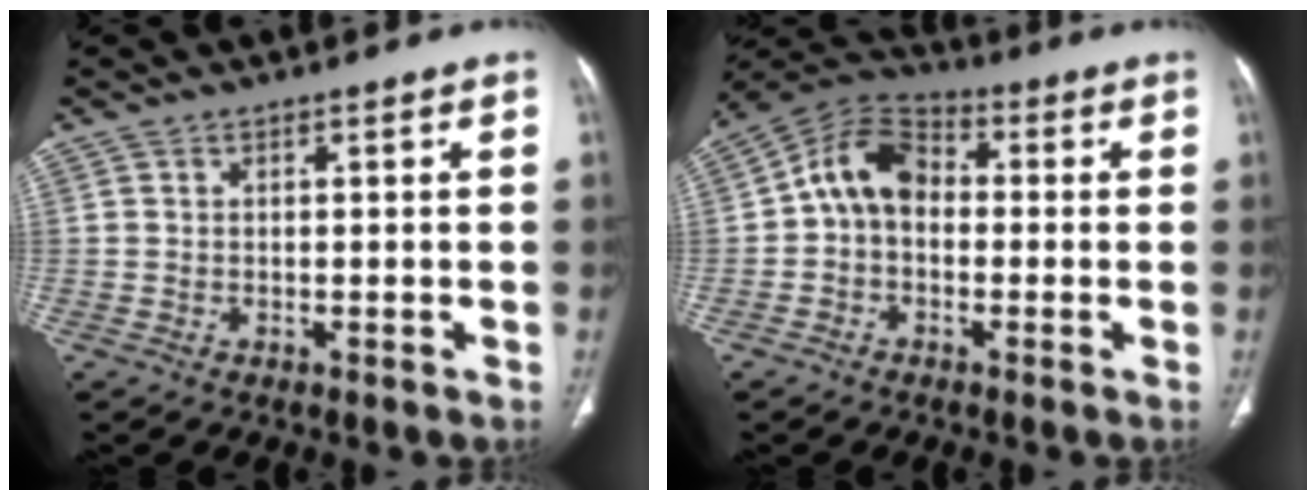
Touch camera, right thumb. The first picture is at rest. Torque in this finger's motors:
{"motor_torque": [-0.25, 0.59, 0.43, 0.25, 0.10]}